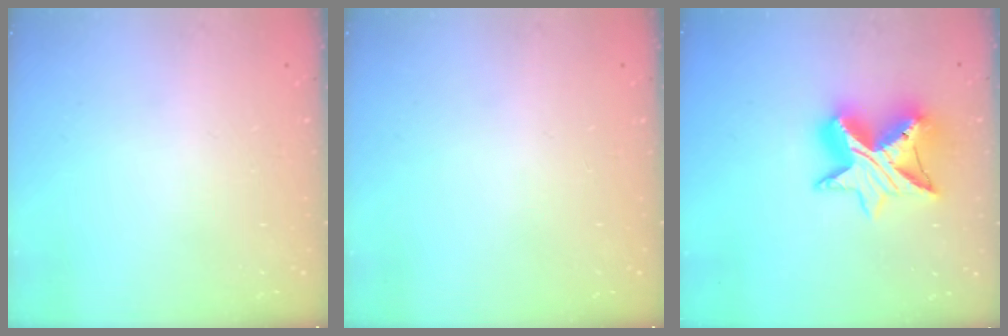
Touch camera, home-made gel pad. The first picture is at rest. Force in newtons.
{"total": 0.0}
{"total": 13.9, "press": 13.8, "slide": 1.1}